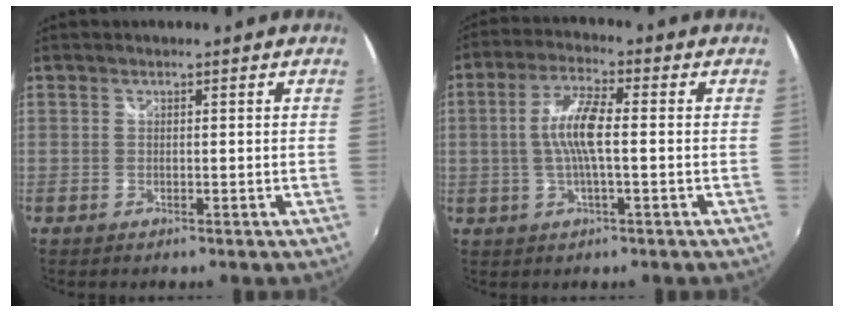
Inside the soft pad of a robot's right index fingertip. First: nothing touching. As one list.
[{"total": 7.7, "force": [-0.4, 1.4, 7.6], "torque": [-0.151, 0.006, -0.008]}]